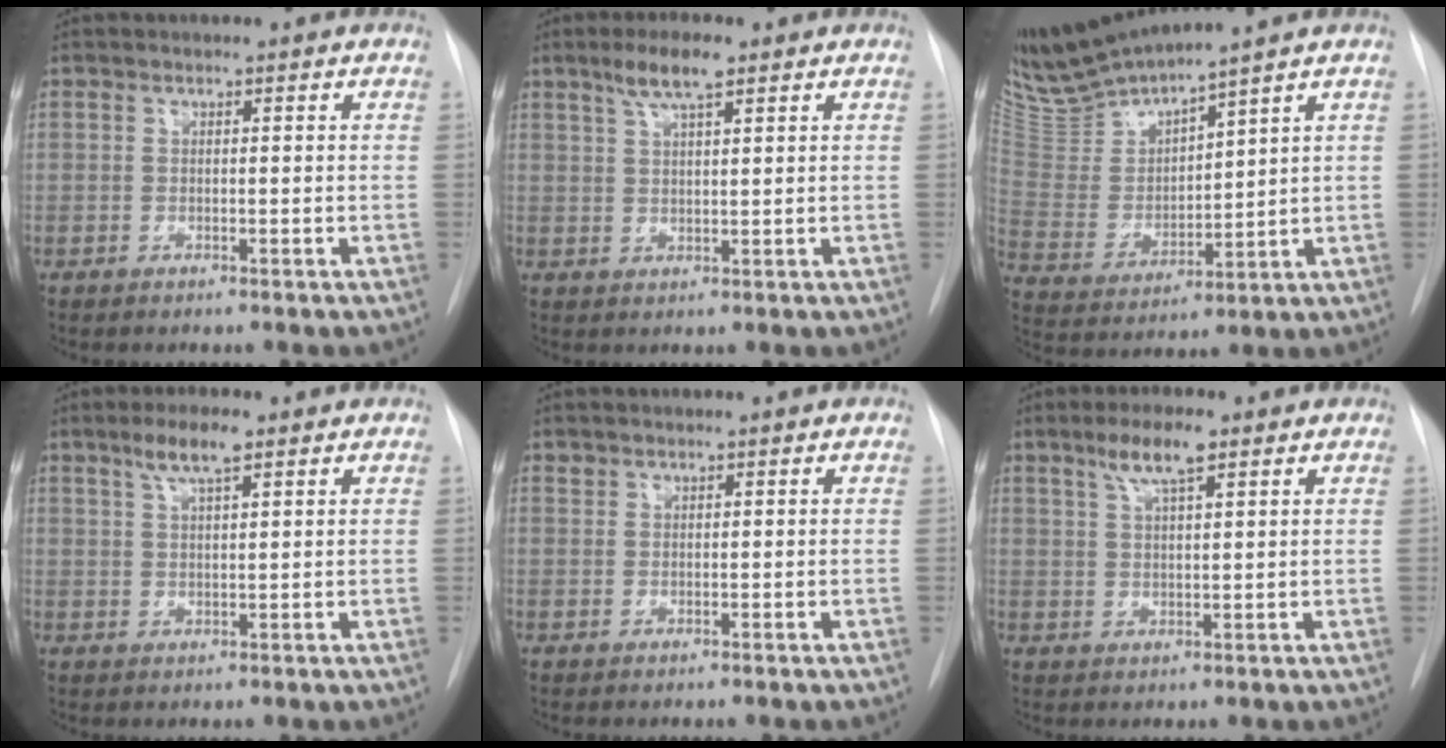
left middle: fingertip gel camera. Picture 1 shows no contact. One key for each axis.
{"total": 5.0, "fx": 3.2, "fy": 0.7, "fz": 3.8, "tx": -0.075, "ty": 0.006, "tz": 0.059}
{"total": 11.8, "fx": 11.0, "fy": -0.3, "fz": 4.2, "tx": -0.095, "ty": -0.007, "tz": 0.230}
{"total": 4.5, "fx": 2.9, "fy": 0.6, "fz": 3.4, "tx": -0.068, "ty": 0.005, "tz": 0.052}
{"total": 0.6, "fx": 0.5, "fy": 0.2, "fz": -0.1, "tx": -0.001, "ty": 0.004, "tz": 0.008}
{"total": 5.3, "fx": 3.2, "fy": 0.7, "fz": 4.1, "tx": -0.081, "ty": 0.006, "tz": 0.059}